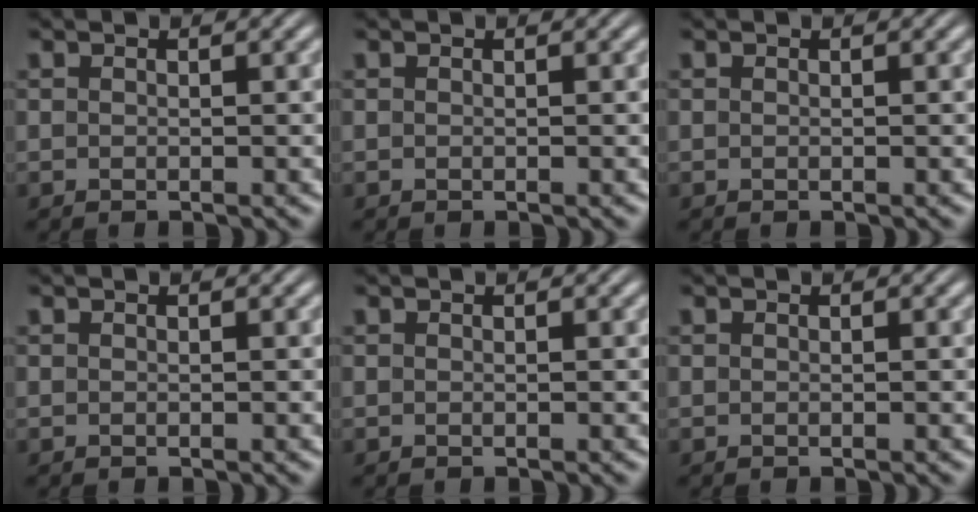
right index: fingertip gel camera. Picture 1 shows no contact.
{"total": 0.0}
{"total": 0.0}
{"total": 0.0}
{"total": 0.0}
{"total": 0.0}